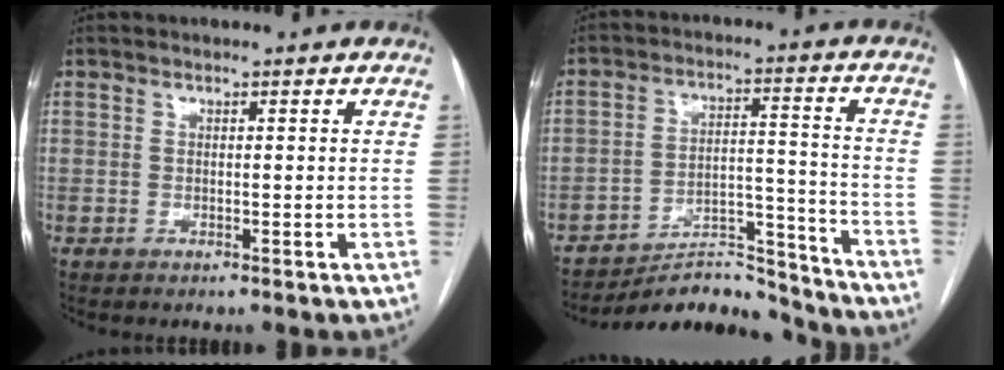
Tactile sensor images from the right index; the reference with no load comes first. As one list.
[{"total": 11.7, "force": [-11.5, 2.2, 0.4], "torque": [0.008, 0.048, -0.180]}]